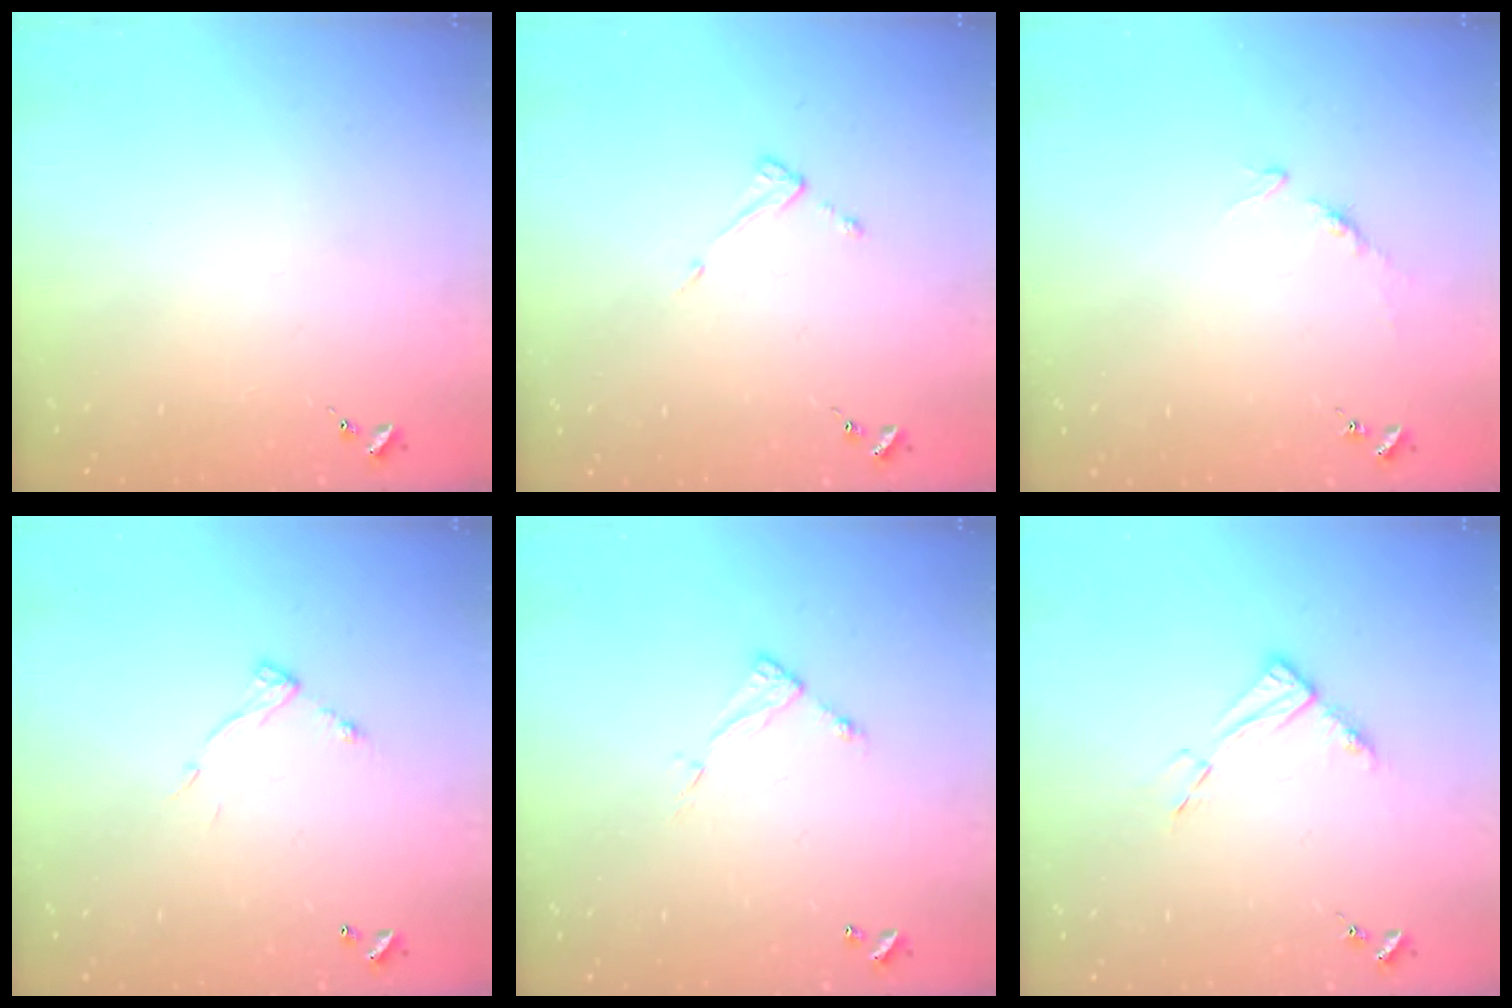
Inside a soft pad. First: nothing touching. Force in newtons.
{"total": 3.8, "press": 3.8, "slide": 0.4}
{"total": 4.9, "press": 4.8, "slide": 0.6}
{"total": 6.8, "press": 6.8, "slide": 0.2}
{"total": 5.3, "press": 5.3, "slide": 0.4}
{"total": 8.7, "press": 8.6, "slide": 0.9}